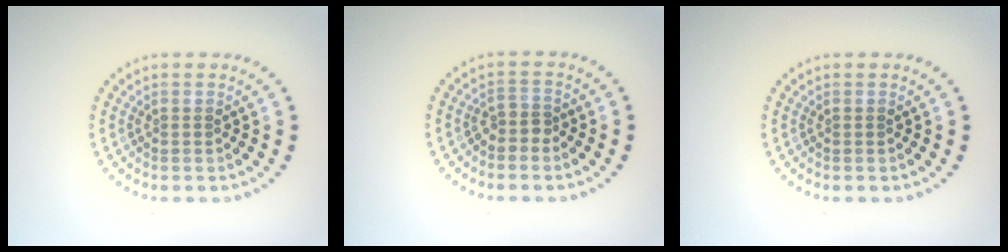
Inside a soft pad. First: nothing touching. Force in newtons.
{"total": 1.5, "press": 1.2, "slide": 0.9}
{"total": 0.0}